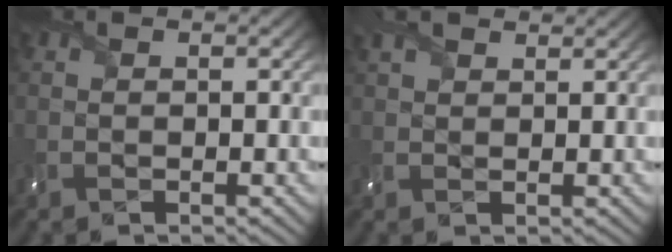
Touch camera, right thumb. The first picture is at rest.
{"total": 3.9, "force": [2.5, 1.9, 2.3], "torque": [-0.067, 0.018, 0.048]}